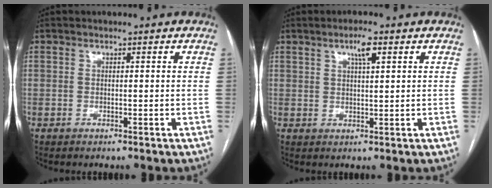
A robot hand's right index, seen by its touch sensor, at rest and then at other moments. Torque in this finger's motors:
{"motor_torque": [0.23, 0.12, 0.06, 0.05]}